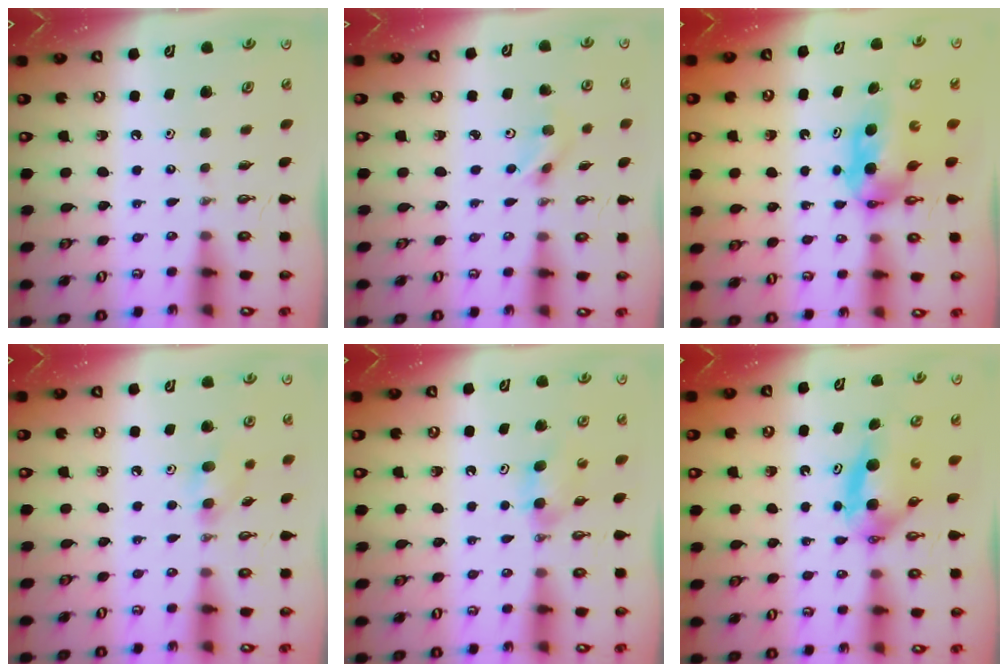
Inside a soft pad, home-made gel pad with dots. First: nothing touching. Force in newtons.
{"total": 3.3, "press": 3.2, "slide": 1.1}
{"total": 6.4, "press": 4.6, "slide": 4.4}
{"total": 7.4, "press": 7.2, "slide": 1.4}
{"total": 5.9, "press": 5.8, "slide": 1.0}
{"total": 6.5, "press": 6.0, "slide": 2.5}